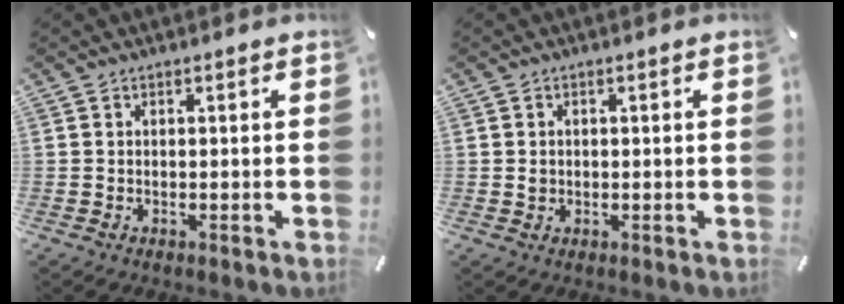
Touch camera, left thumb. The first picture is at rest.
{"total": 0.9, "force": [0.1, 0.8, 0.2], "torque": [-0.005, 0.006, 0.000]}